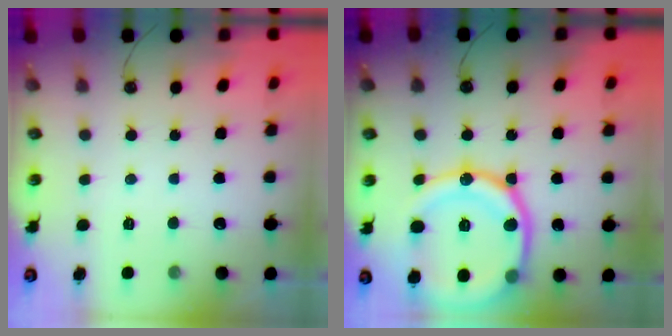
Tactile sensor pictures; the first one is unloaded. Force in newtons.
{"total": 23.7, "press": 23.5, "slide": 2.7}